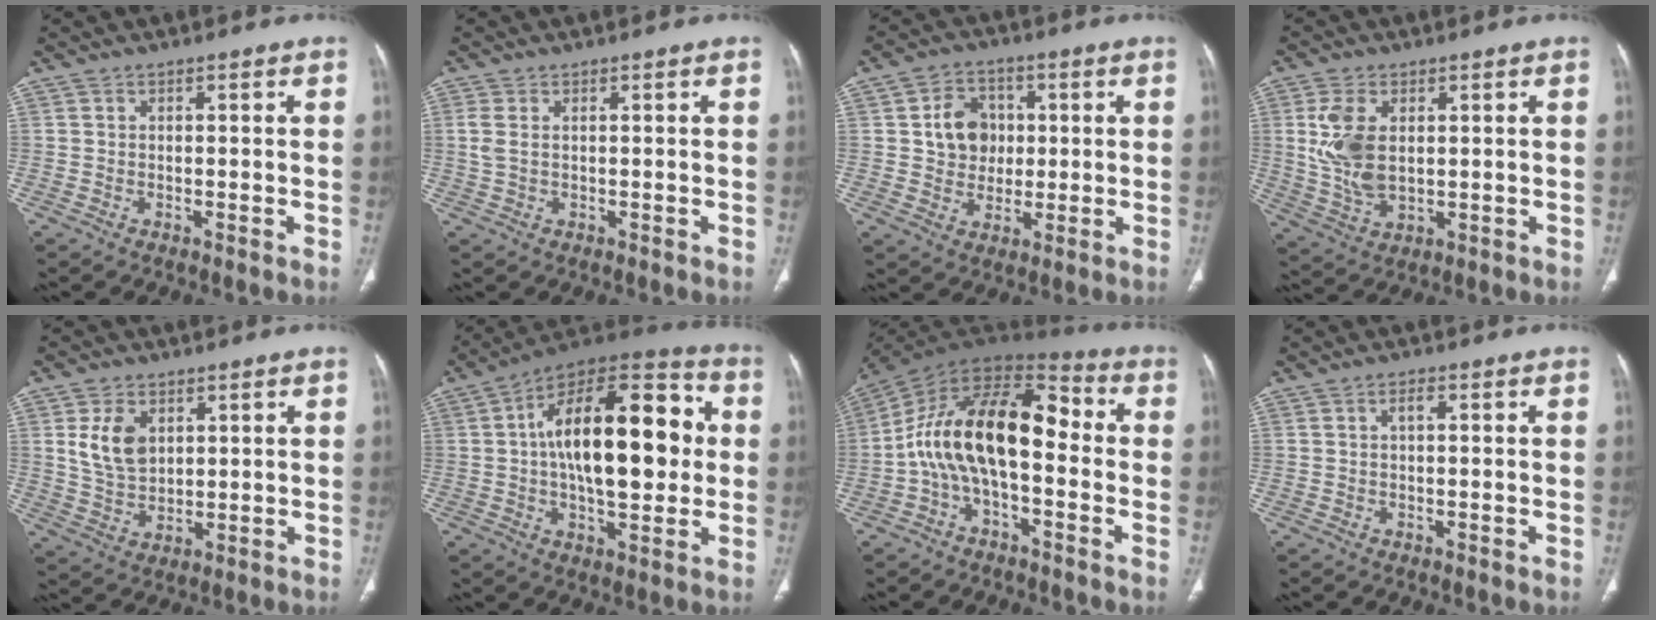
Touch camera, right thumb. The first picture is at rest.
{"total": 2.5, "force": [0.5, 1.3, 2.1], "torque": [-0.063, 0.008, 0.015]}
{"total": 8.7, "force": [1.3, 7.4, 4.5], "torque": [-0.037, 0.001, 0.021]}
{"total": 9.7, "force": [1.7, 5.7, 7.7], "torque": [-0.163, -0.007, 0.045]}
{"total": 8.1, "force": [2.6, 5.4, 5.4], "torque": [-0.082, -0.013, 0.058]}
{"total": 24.4, "force": [2.1, 11.4, 21.4], "torque": [-0.312, 0.031, 0.023]}
{"total": 18.2, "force": [-1.6, 9.4, 15.5], "torque": [-0.254, 0.062, -0.039]}
{"total": 1.4, "force": [0.3, 0.6, 1.3], "torque": [-0.025, 0.006, 0.005]}